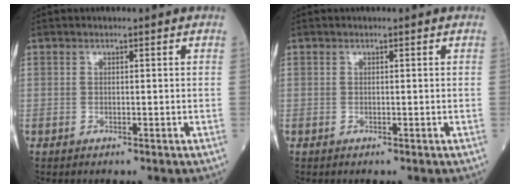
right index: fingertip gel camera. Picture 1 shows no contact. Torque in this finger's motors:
{"motor_torque": [0.00, 0.00, 0.00, 0.00]}